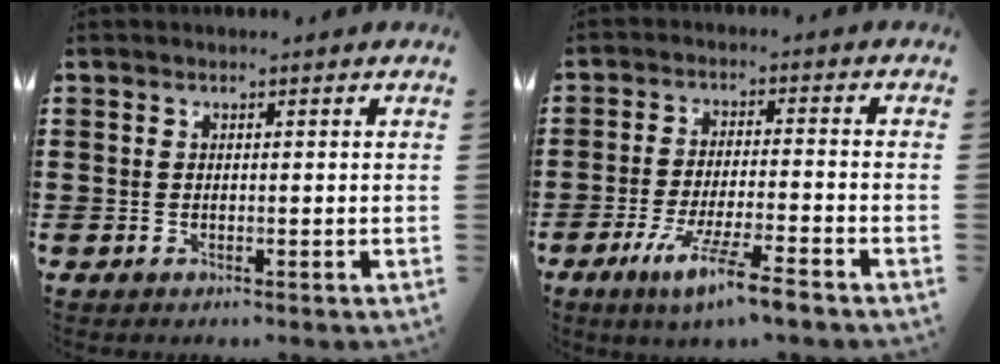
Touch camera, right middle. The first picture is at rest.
{"total": 7.5, "force": [-5.4, 0.1, 5.3], "torque": [-0.110, -0.015, -0.098]}